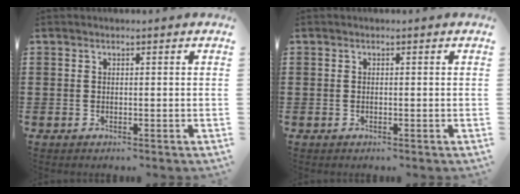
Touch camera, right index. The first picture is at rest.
{"total": 0.0}